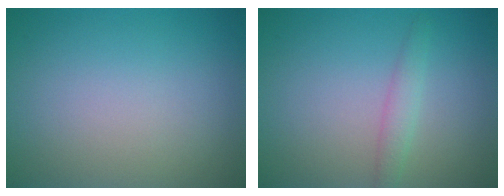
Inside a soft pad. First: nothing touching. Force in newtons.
{"total": 1.5, "press": 1.5, "slide": 0.1}